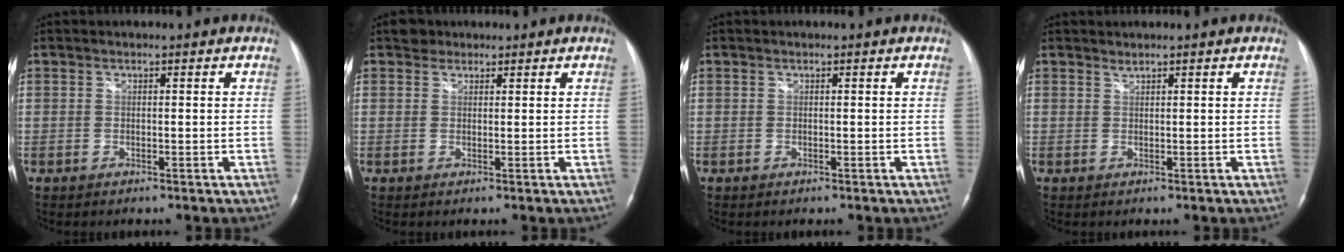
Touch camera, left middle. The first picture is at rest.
{"total": 1.8, "force": [1.4, 1.2, 0.1], "torque": [0.002, 0.008, 0.019]}
{"total": 0.0}
{"total": 0.5, "force": [0.5, -0.1, 0.0], "torque": [-0.004, -0.002, 0.011]}